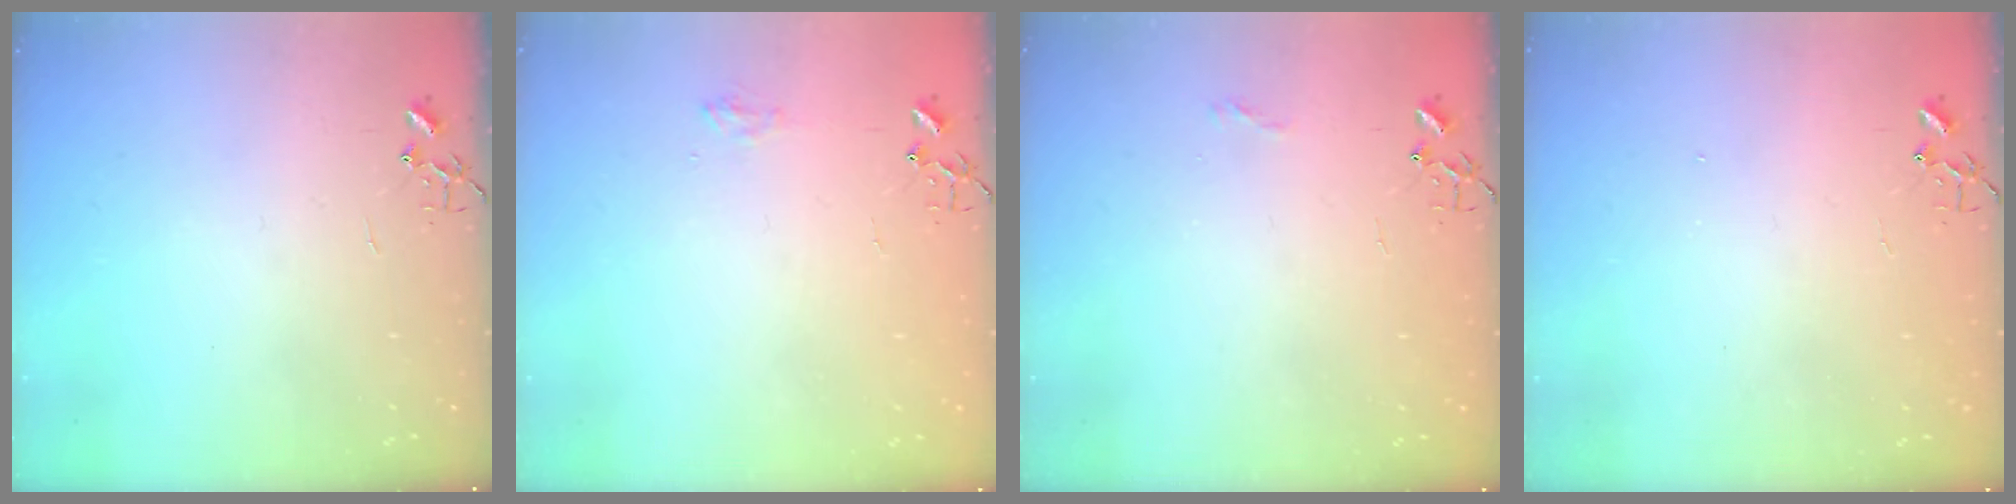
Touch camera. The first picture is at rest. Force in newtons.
{"total": 5.9, "press": 5.9, "slide": 0.7}
{"total": 6.0, "press": 5.9, "slide": 0.7}
{"total": 1.2, "press": 1.2, "slide": 0.1}